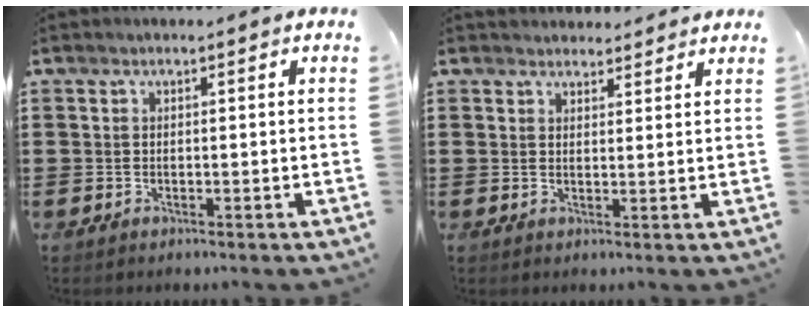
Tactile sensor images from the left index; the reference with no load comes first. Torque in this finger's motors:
{"motor_torque": [-0.88, -1.26, -0.18, -0.08]}